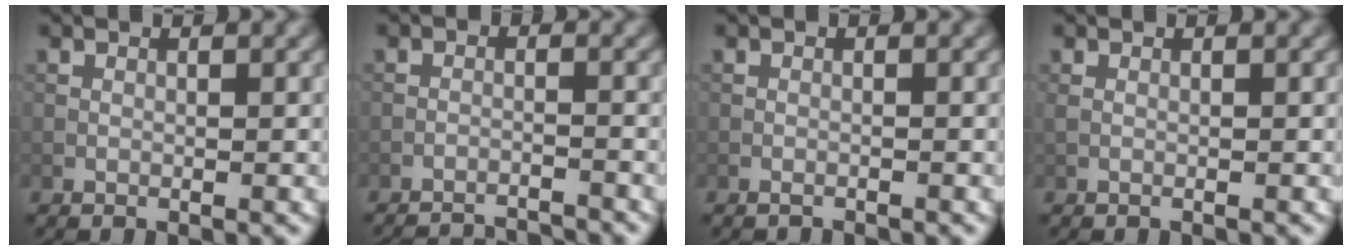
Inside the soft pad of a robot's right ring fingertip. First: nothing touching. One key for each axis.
{"total": 7.4, "fx": -7.2, "fy": 1.2, "fz": 1.0, "tx": -0.003, "ty": 0.005, "tz": -0.098}
{"total": 0.5, "fx": -0.5, "fy": 0.1, "fz": 0.1, "tx": -0.002, "ty": 0.000, "tz": -0.010}
{"total": 0.7, "fx": 0.2, "fy": 0.2, "fz": 0.6, "tx": -0.011, "ty": 0.001, "tz": 0.000}